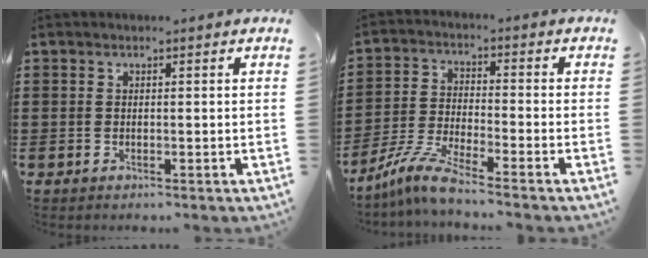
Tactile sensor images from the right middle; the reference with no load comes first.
{"total": 6.6, "force": [-5.5, 0.2, 3.6], "torque": [-0.100, -0.019, -0.112]}